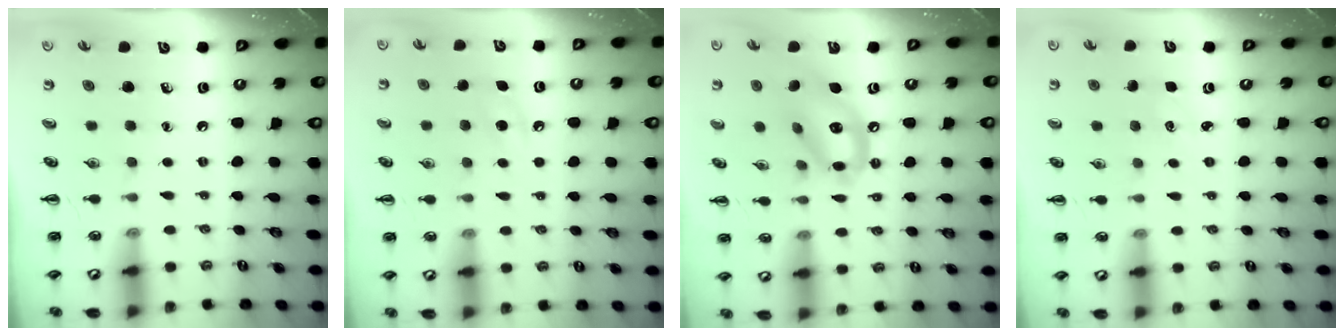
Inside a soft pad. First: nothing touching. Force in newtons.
{"total": 5.5, "press": 5.3, "slide": 1.7}
{"total": 12.3, "press": 12.0, "slide": 2.4}
{"total": 1.4, "press": 1.3, "slide": 0.4}